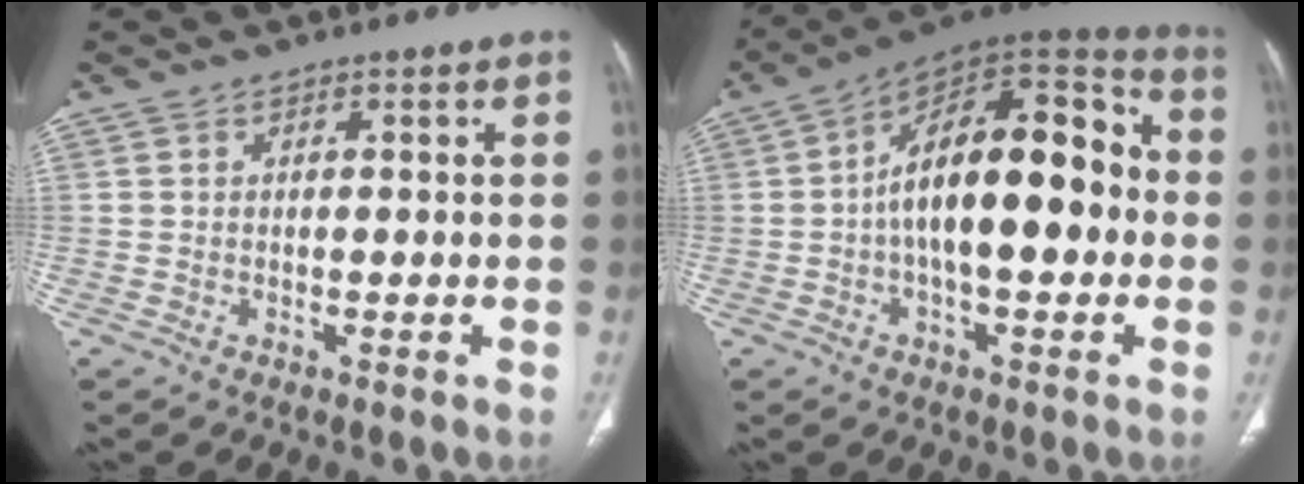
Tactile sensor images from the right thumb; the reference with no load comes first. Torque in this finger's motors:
{"motor_torque": [0.63, 0.80, 1.14, 0.23, 0.20]}